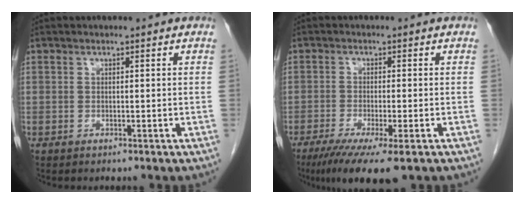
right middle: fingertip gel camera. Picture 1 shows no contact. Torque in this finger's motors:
{"motor_torque": [0.90, -0.88, 0.24, 0.07]}